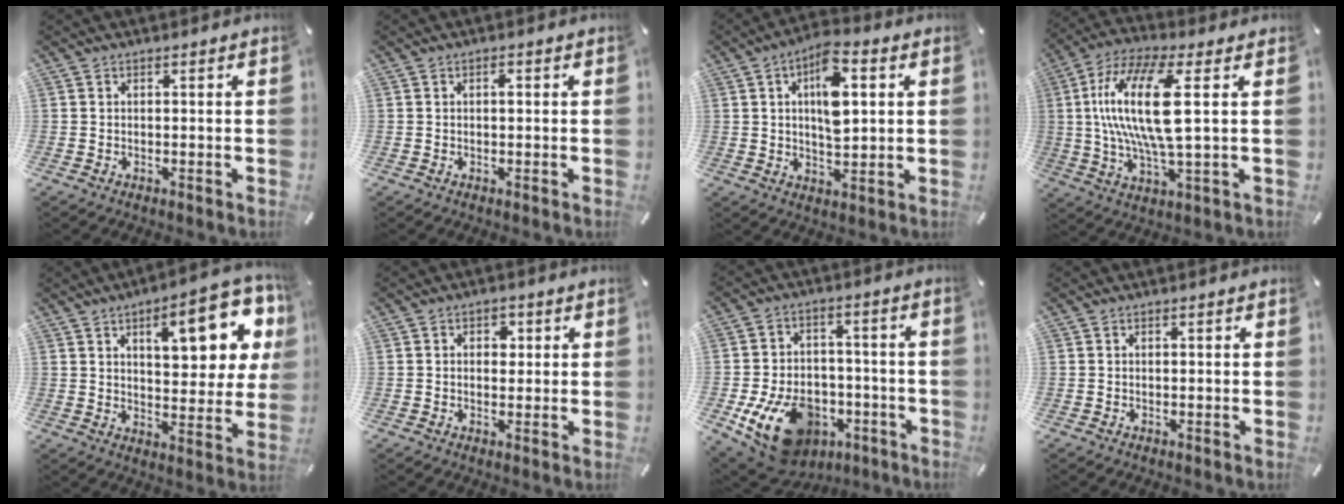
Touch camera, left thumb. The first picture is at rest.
{"total": 1.0, "force": [0.1, 0.5, 0.9], "torque": [-0.019, 0.003, 0.000]}
{"total": 11.1, "force": [3.2, 5.2, 9.2], "torque": [-0.146, -0.008, 0.048]}
{"total": 18.6, "force": [2.9, 5.5, 17.5], "torque": [-0.368, -0.012, 0.036]}
{"total": 18.1, "force": [7.6, 7.3, 14.7], "torque": [-0.195, -0.026, 0.115]}
{"total": 3.2, "force": [0.5, 2.5, 1.9], "torque": [-0.008, -0.005, -0.002]}
{"total": 16.1, "force": [-7.0, 11.2, 9.2], "torque": [-0.158, 0.043, -0.103]}
{"total": 0.0}